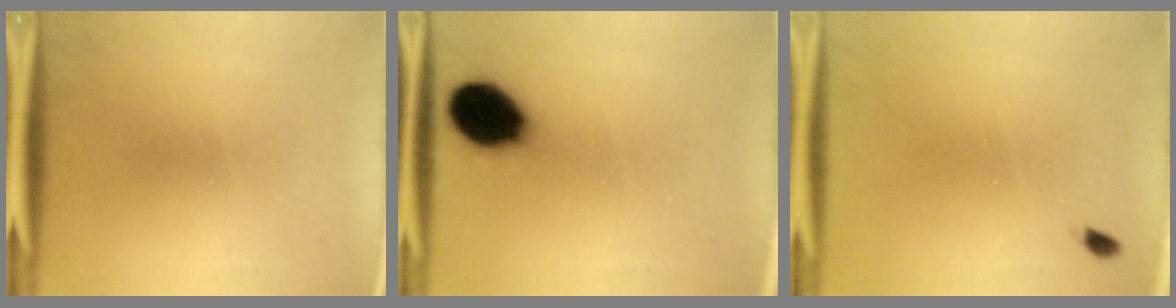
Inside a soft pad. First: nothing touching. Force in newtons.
{"total": 13.7}
{"total": 0.7}